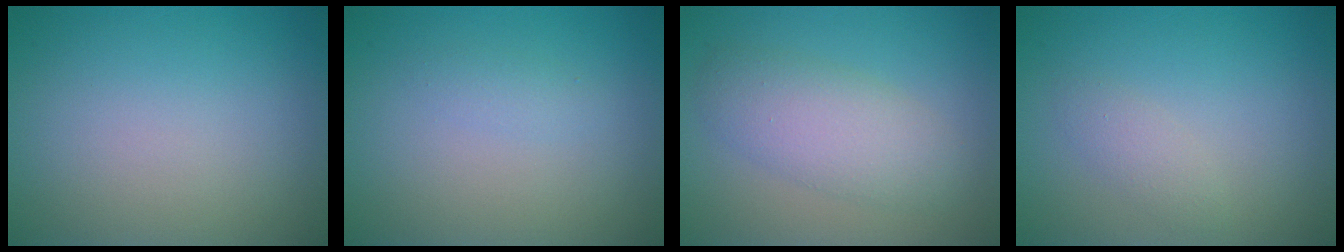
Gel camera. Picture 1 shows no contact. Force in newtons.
{"total": 0.9, "press": 0.9, "slide": 0.1}
{"total": 4.4, "press": 4.4, "slide": 0.2}
{"total": 1.3, "press": 1.3, "slide": 0.1}